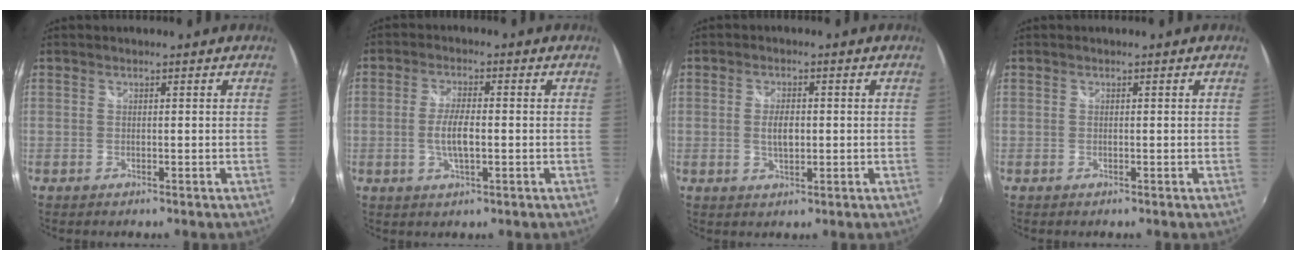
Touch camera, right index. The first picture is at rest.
{"total": 5.3, "force": [-1.0, 1.4, 5.1], "torque": [-0.100, -0.002, -0.017]}
{"total": 3.7, "force": [-0.2, 1.8, 3.3], "torque": [-0.059, 0.000, -0.004]}
{"total": 0.0}